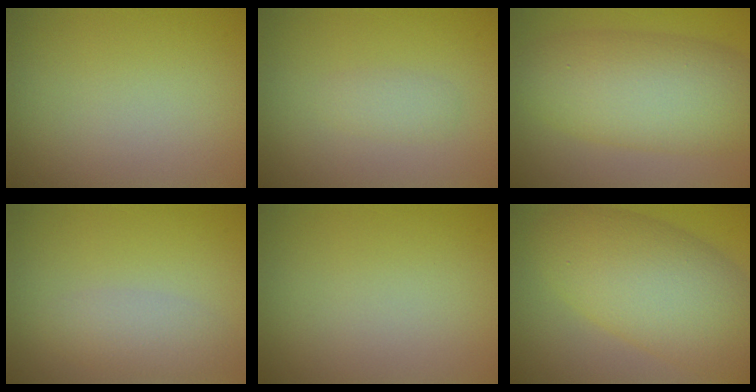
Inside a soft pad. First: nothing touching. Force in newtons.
{"total": 1.2, "press": 1.2, "slide": 0.1}
{"total": 8.7, "press": 8.7, "slide": 0.4}
{"total": 2.5, "press": 2.5, "slide": 0.2}
{"total": 0.0}
{"total": 10.0, "press": 10.0, "slide": 0.2}